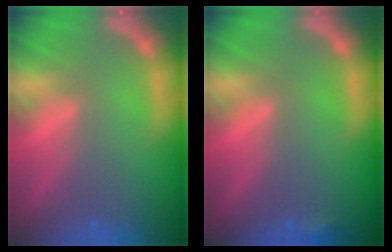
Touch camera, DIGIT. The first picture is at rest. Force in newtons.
{"total": 0.9}